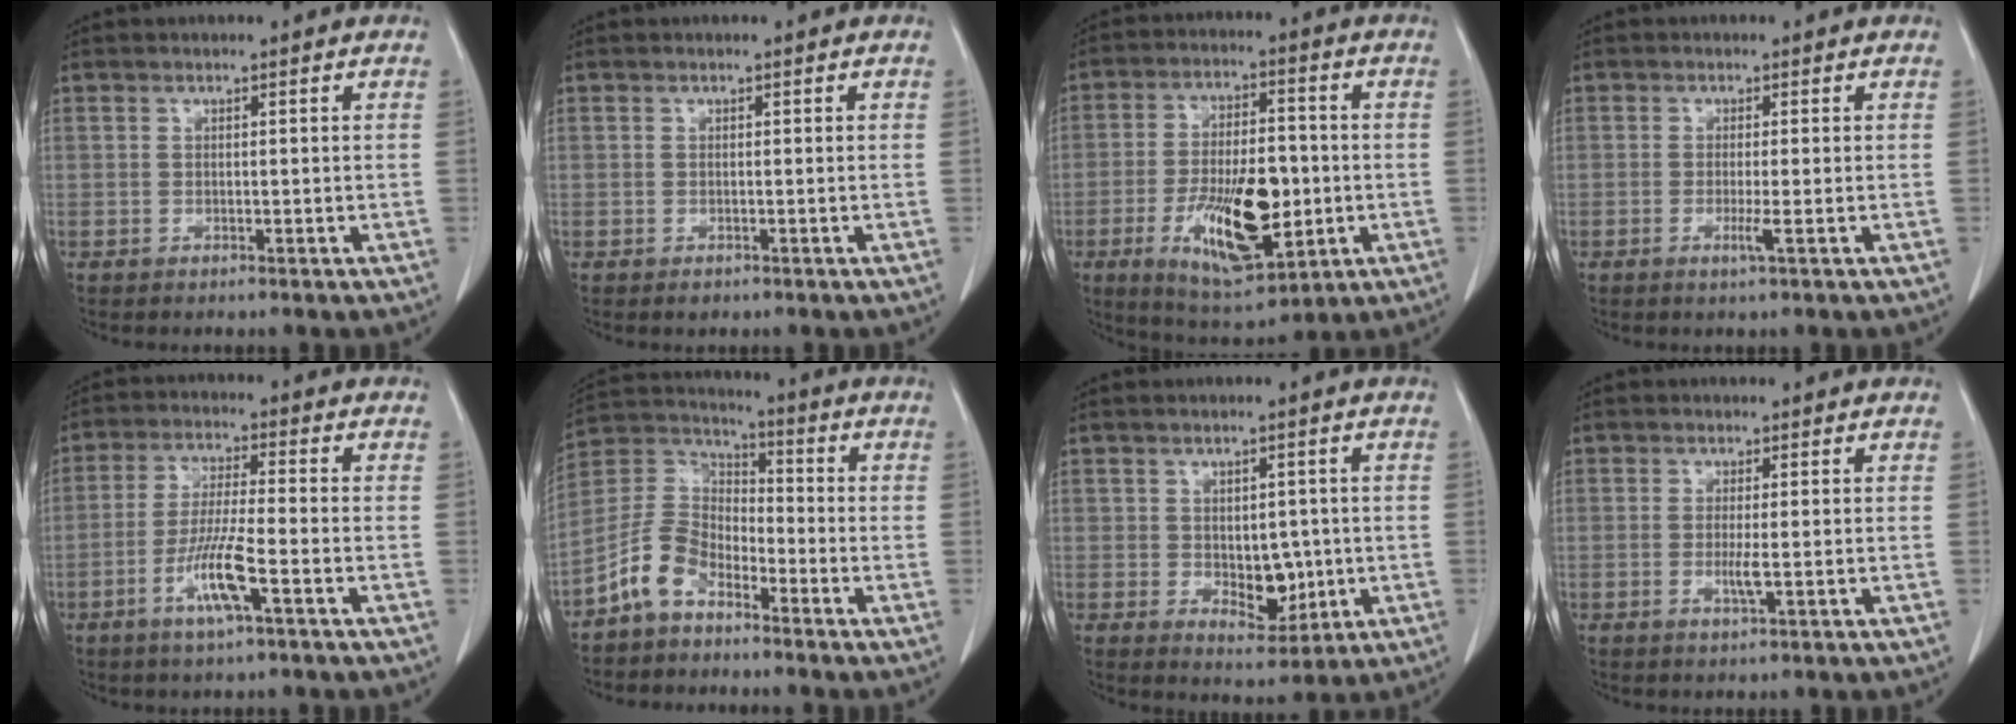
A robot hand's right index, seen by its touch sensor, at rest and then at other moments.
{"total": 0.8, "force": [-0.5, 0.6, 0.4], "torque": [-0.003, 0.002, -0.004]}
{"total": 15.2, "force": [-3.5, 5.5, 13.7], "torque": [-0.244, -0.006, -0.049]}
{"total": 2.0, "force": [-0.6, -0.2, 1.9], "torque": [-0.037, -0.005, -0.012]}
{"total": 8.1, "force": [-3.5, 0.2, 7.3], "torque": [-0.146, -0.009, -0.067]}
{"total": 8.4, "force": [-5.6, 4.7, 4.2], "torque": [-0.103, 0.024, -0.118]}
{"total": 6.0, "force": [-0.5, 3.6, 4.8], "torque": [-0.060, -0.003, 0.007]}
{"total": 2.2, "force": [-0.4, 0.1, 2.2], "torque": [-0.047, -0.005, -0.006]}